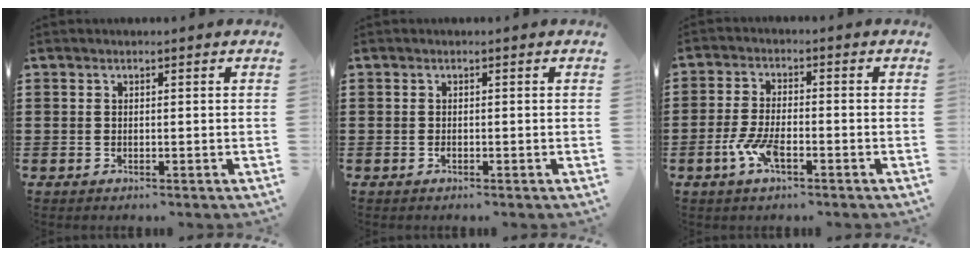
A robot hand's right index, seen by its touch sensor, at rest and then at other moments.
{"total": 0.5, "force": [-0.3, 0.1, 0.5], "torque": [-0.011, -0.006, -0.004]}
{"total": 5.5, "force": [-2.6, 1.8, 4.5], "torque": [-0.109, -0.008, -0.052]}